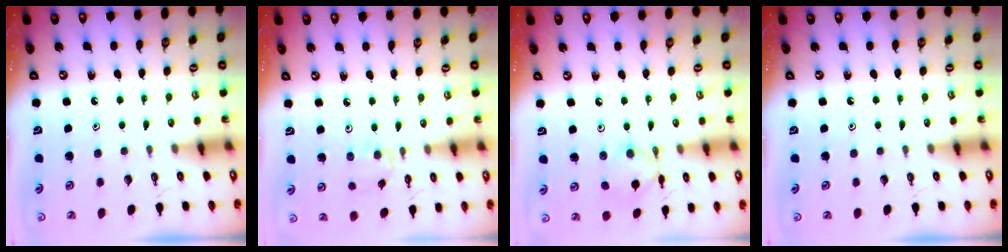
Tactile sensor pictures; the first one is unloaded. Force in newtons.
{"total": 2.0, "press": 2.0, "slide": 0.4}
{"total": 8.3, "press": 8.3, "slide": 0.6}
{"total": 0.0}